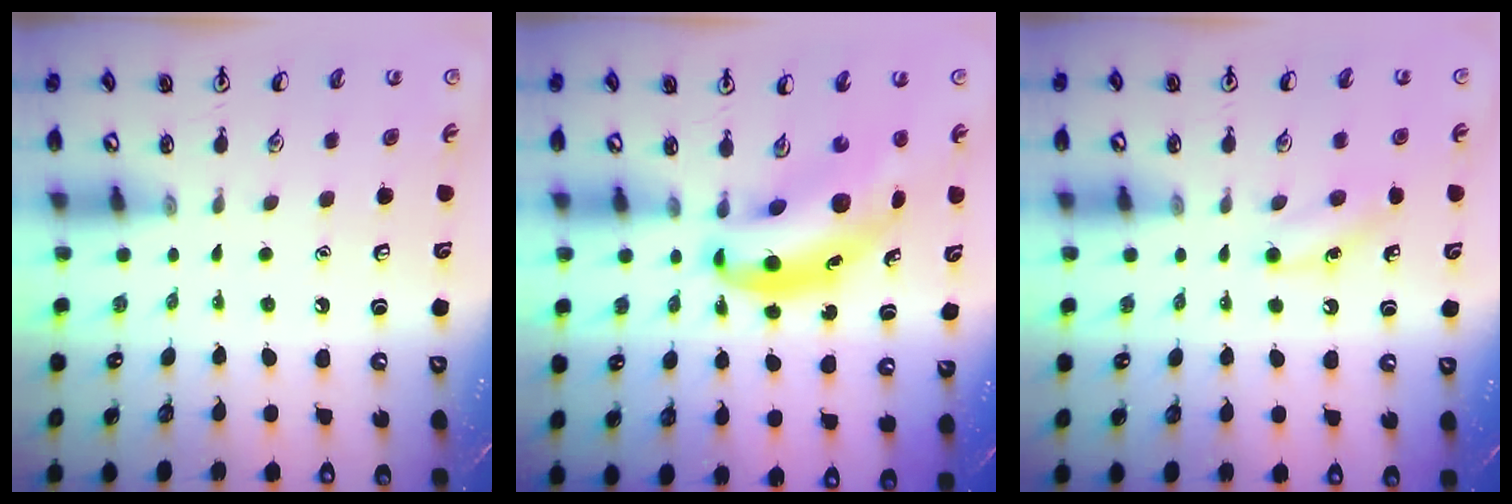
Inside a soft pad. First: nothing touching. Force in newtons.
{"total": 10.0, "press": 9.6, "slide": 2.9}
{"total": 6.2, "press": 6.0, "slide": 1.7}